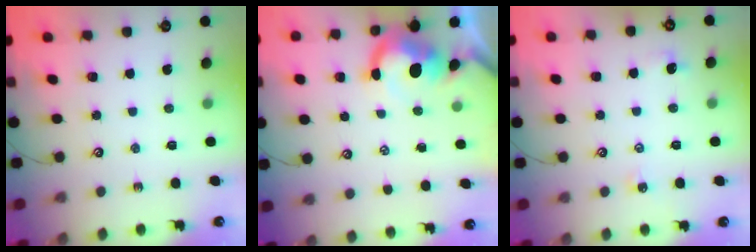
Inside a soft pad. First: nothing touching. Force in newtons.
{"total": 3.6, "press": 3.4, "slide": 1.2}
{"total": 1.4, "press": 1.3, "slide": 0.4}